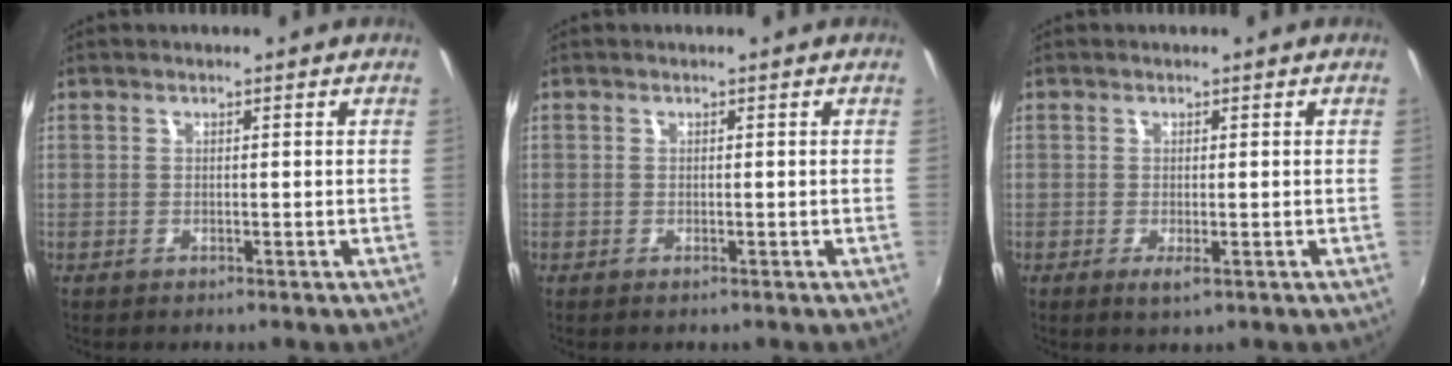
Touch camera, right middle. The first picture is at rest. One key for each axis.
{"total": 0.0}
{"total": 1.9, "fx": -0.6, "fy": 0.3, "fz": 1.8, "tx": -0.033, "ty": -0.007, "tz": -0.007}